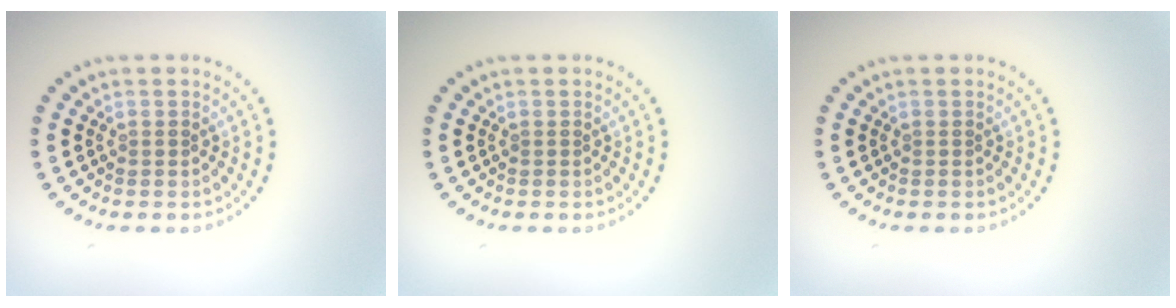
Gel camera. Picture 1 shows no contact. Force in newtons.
{"total": 0.0}
{"total": 0.0}